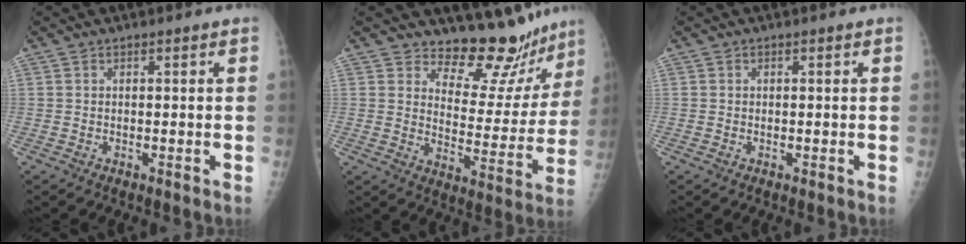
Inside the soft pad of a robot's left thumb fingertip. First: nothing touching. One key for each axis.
{"total": 13.2, "fx": 12.4, "fy": 4.0, "fz": 2.1, "tx": 0.017, "ty": -0.119, "tz": 0.166}
{"total": 0.0}